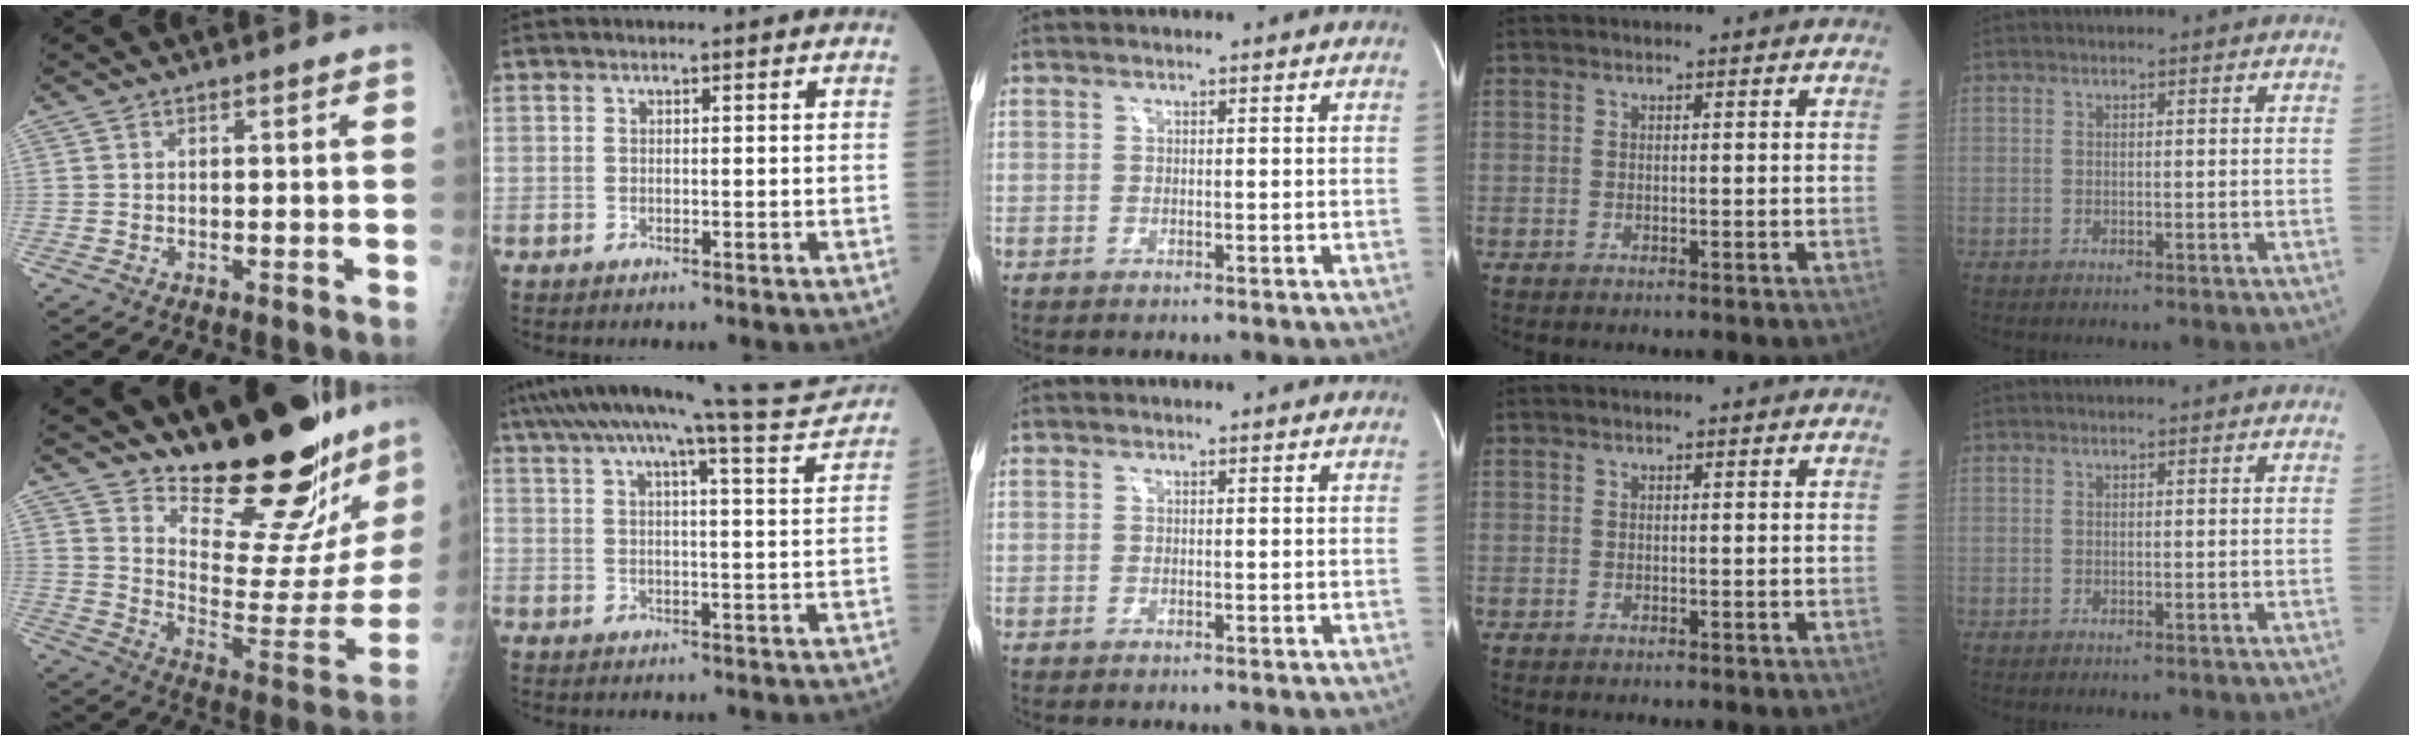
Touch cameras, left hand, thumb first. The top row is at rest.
{"thumb": {"total": 26.4, "force": [22.8, 4.9, 12.5], "torque": [-0.155, -0.196, 0.316]}, "index": {"total": 14.6, "force": [13.0, -1.3, 6.7], "torque": [-0.114, -0.012, 0.173]}}